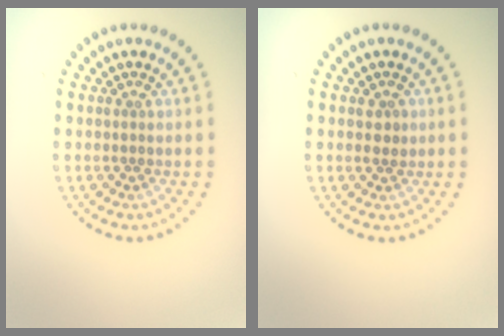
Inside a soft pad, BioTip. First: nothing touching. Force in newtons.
{"total": 1.0, "press": 1.0, "slide": 0.2}